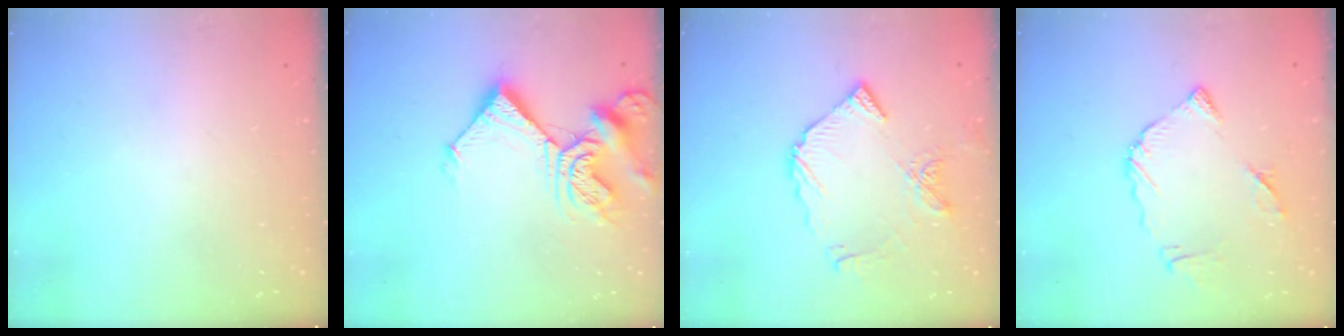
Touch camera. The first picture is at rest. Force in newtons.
{"total": 12.5, "press": 12.5, "slide": 1.3}
{"total": 10.6, "press": 10.5, "slide": 1.2}
{"total": 11.9, "press": 11.8, "slide": 1.3}